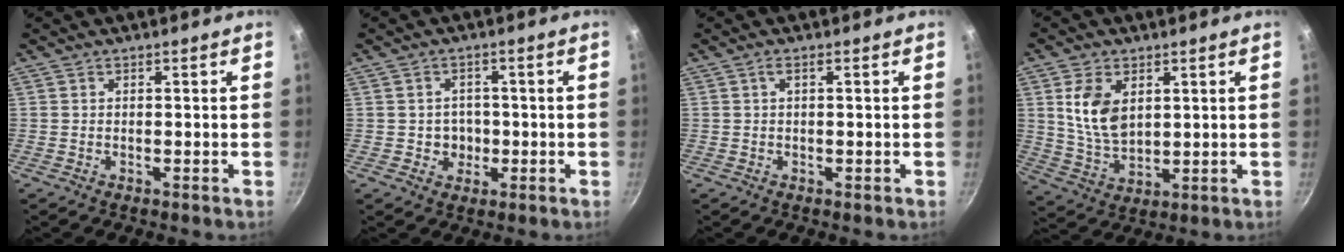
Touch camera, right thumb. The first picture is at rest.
{"total": 3.8, "force": [-0.6, 3.5, 1.3], "torque": [0.004, 0.005, -0.008]}
{"total": 1.2, "force": [0.2, 0.3, 1.2], "torque": [-0.020, 0.003, 0.002]}
{"total": 9.8, "force": [2.9, 6.1, 7.0], "torque": [-0.125, -0.023, 0.065]}